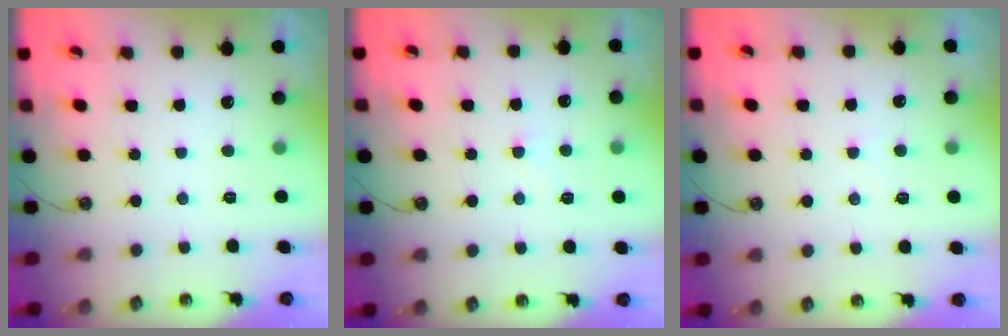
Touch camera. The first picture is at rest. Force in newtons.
{"total": 2.7, "press": 2.7, "slide": 0.5}
{"total": 3.0, "press": 3.0, "slide": 0.4}